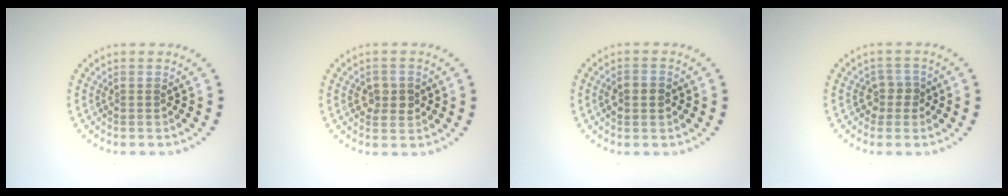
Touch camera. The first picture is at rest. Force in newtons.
{"total": 2.2, "press": 2.2, "slide": 0.4}
{"total": 2.4, "press": 2.4, "slide": 0.1}
{"total": 1.9, "press": 1.5, "slide": 1.1}